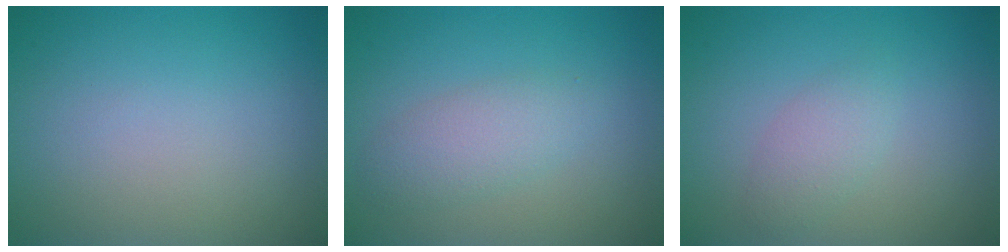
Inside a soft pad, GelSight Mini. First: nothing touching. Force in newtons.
{"total": 2.7, "press": 2.7, "slide": 0.1}
{"total": 1.8, "press": 1.8, "slide": 0.1}